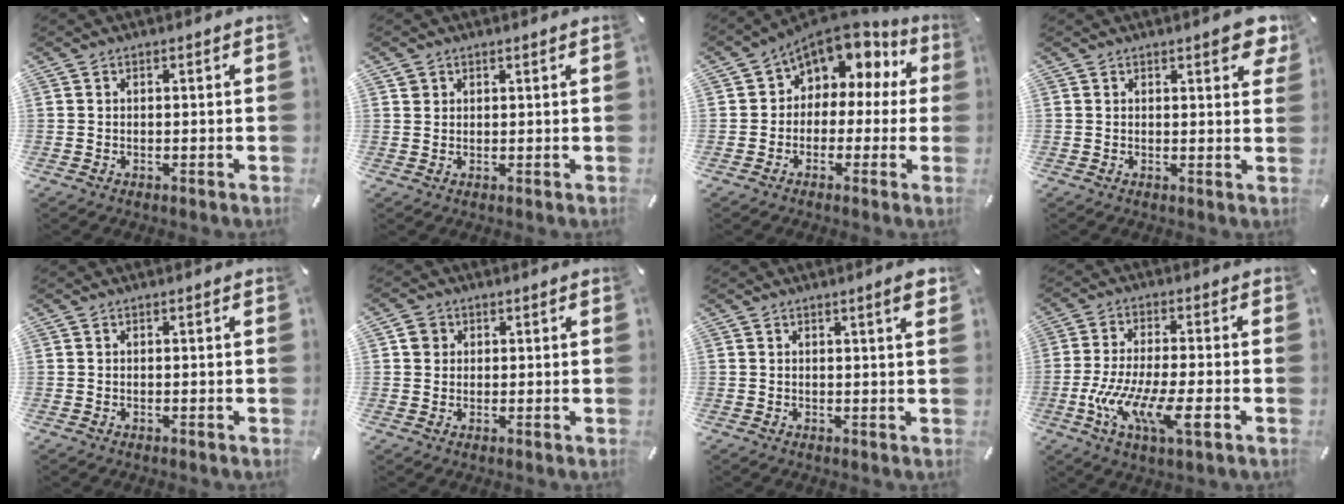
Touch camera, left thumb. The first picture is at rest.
{"total": 1.4, "force": [1.0, 1.0, 0.2], "torque": [0.004, -0.003, 0.018]}
{"total": 8.0, "force": [3.8, 6.3, 3.1], "torque": [-0.054, -0.037, 0.072]}
{"total": 4.6, "force": [2.6, 1.5, 3.4], "torque": [-0.042, -0.015, 0.039]}
{"total": 0.0}
{"total": 2.9, "force": [0.7, 2.7, 0.7], "torque": [-0.002, -0.001, 0.010]}
{"total": 3.4, "force": [1.5, 0.4, 3.0], "torque": [-0.045, -0.003, 0.021]}
{"total": 13.7, "force": [-4.6, 4.2, 12.2], "torque": [-0.241, -0.005, -0.075]}